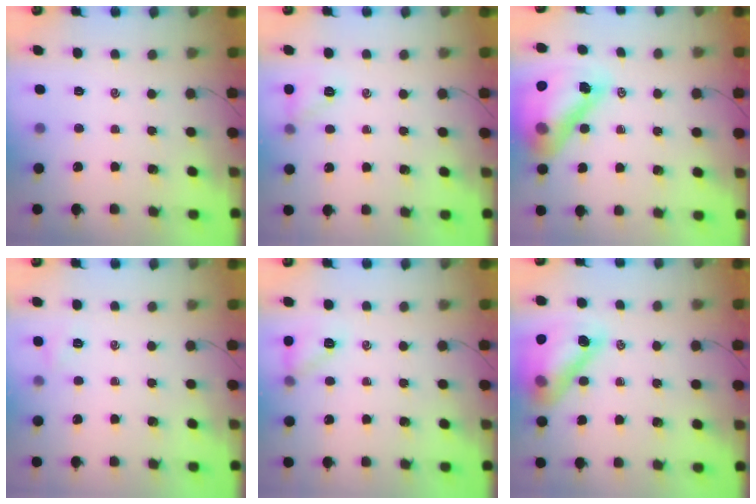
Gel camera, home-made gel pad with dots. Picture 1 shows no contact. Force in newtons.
{"total": 7.2, "press": 7.0, "slide": 1.4}
{"total": 18.2, "press": 17.4, "slide": 5.3}
{"total": 3.1, "press": 3.0, "slide": 0.9}
{"total": 9.2, "press": 9.0, "slide": 1.5}
{"total": 16.7, "press": 16.1, "slide": 4.7}